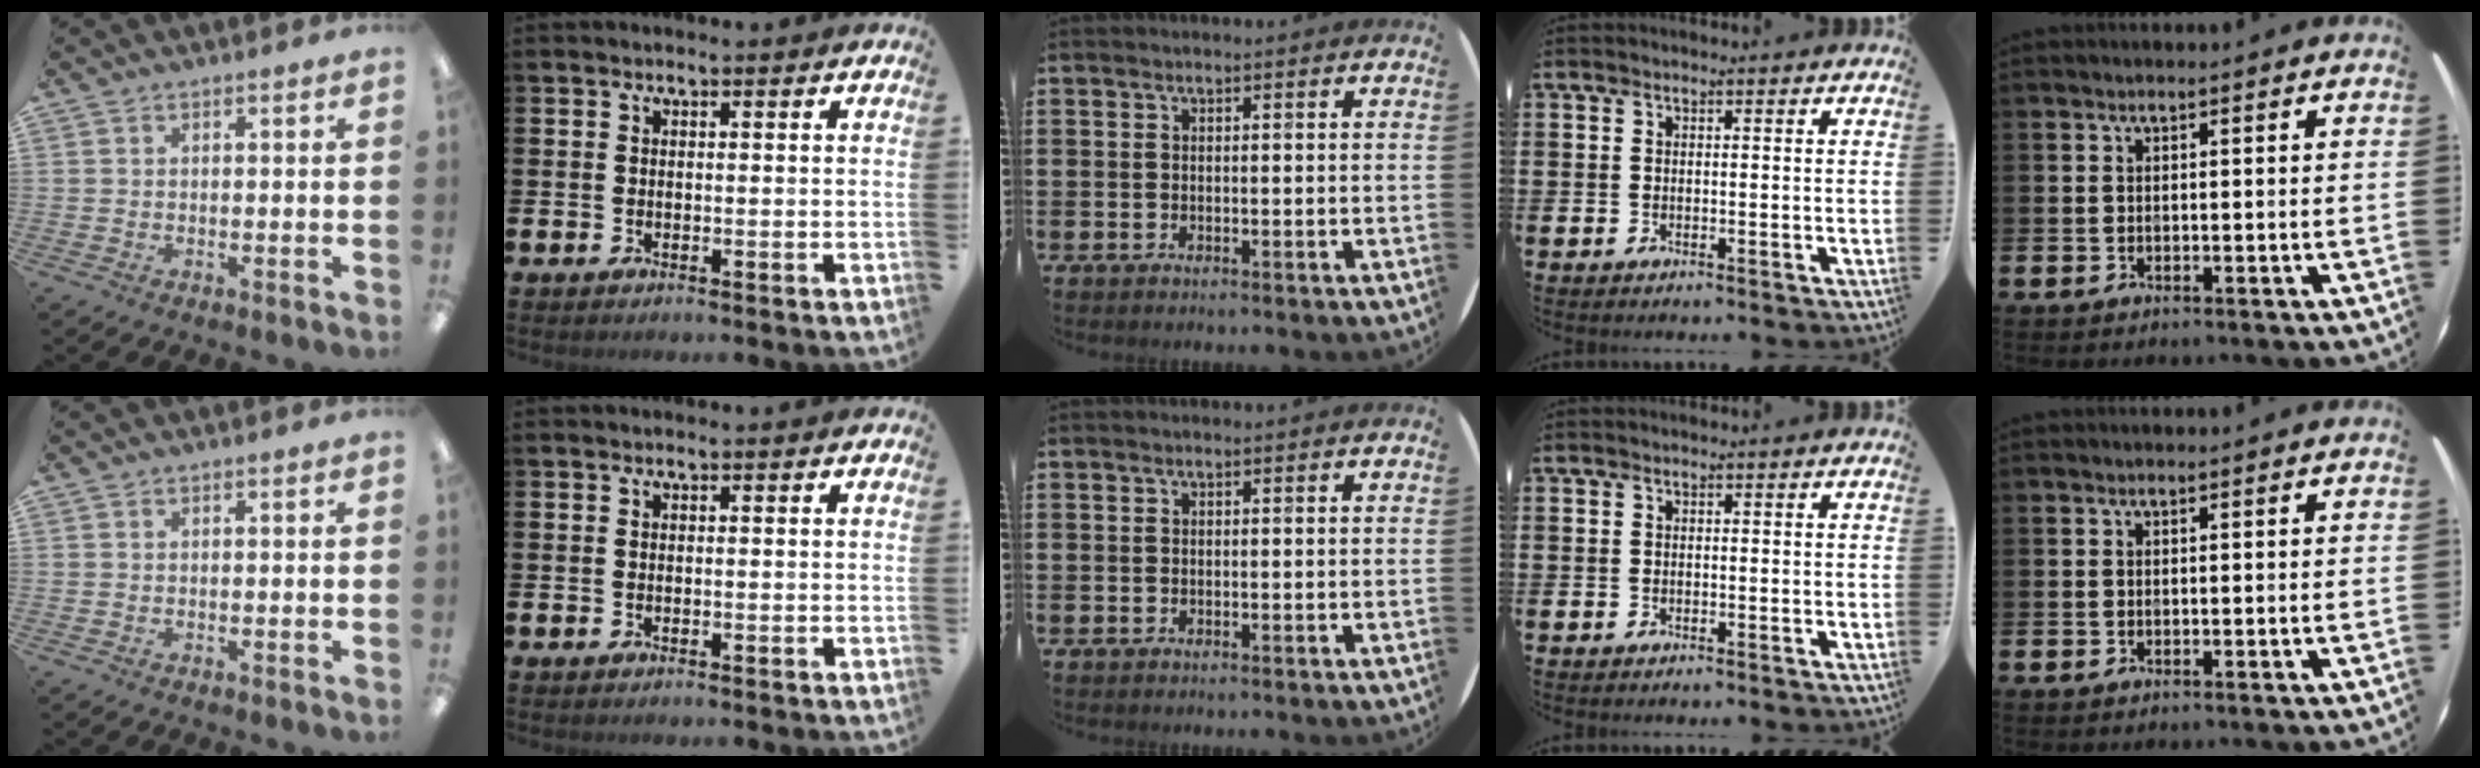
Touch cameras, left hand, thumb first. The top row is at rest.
{}